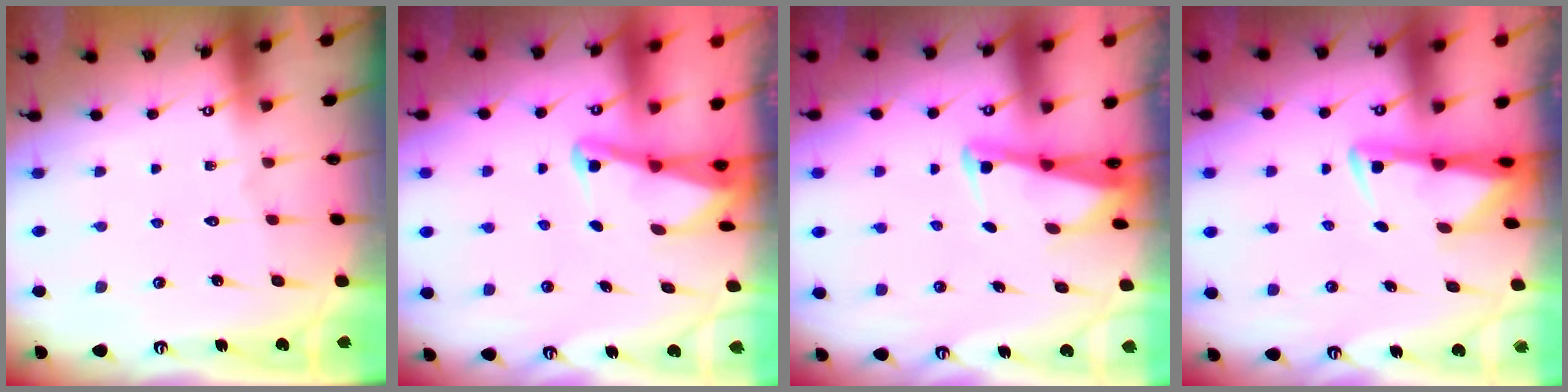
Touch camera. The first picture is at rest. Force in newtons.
{"total": 2.2, "press": 2.2, "slide": 0.3}
{"total": 2.3, "press": 2.3, "slide": 0.2}
{"total": 2.8, "press": 2.8, "slide": 0.4}